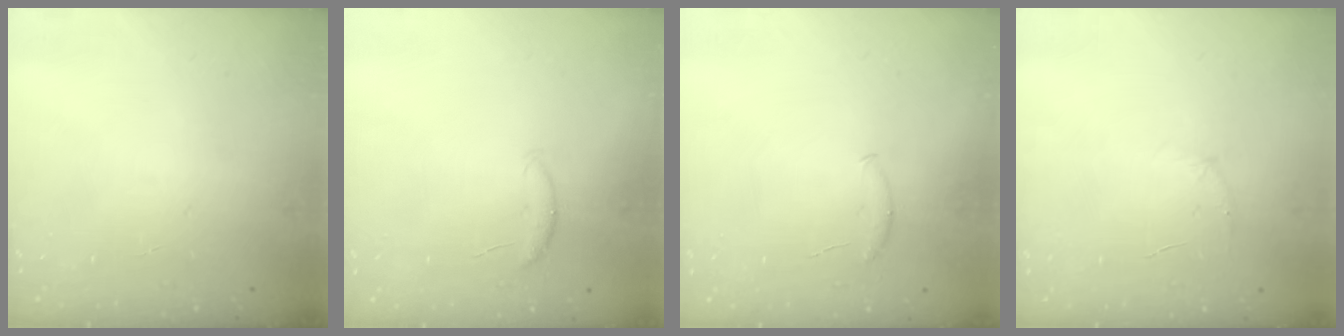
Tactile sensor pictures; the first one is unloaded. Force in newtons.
{"total": 5.8, "press": 5.8, "slide": 0.5}
{"total": 4.7, "press": 4.6, "slide": 0.7}
{"total": 4.7, "press": 4.4, "slide": 1.4}